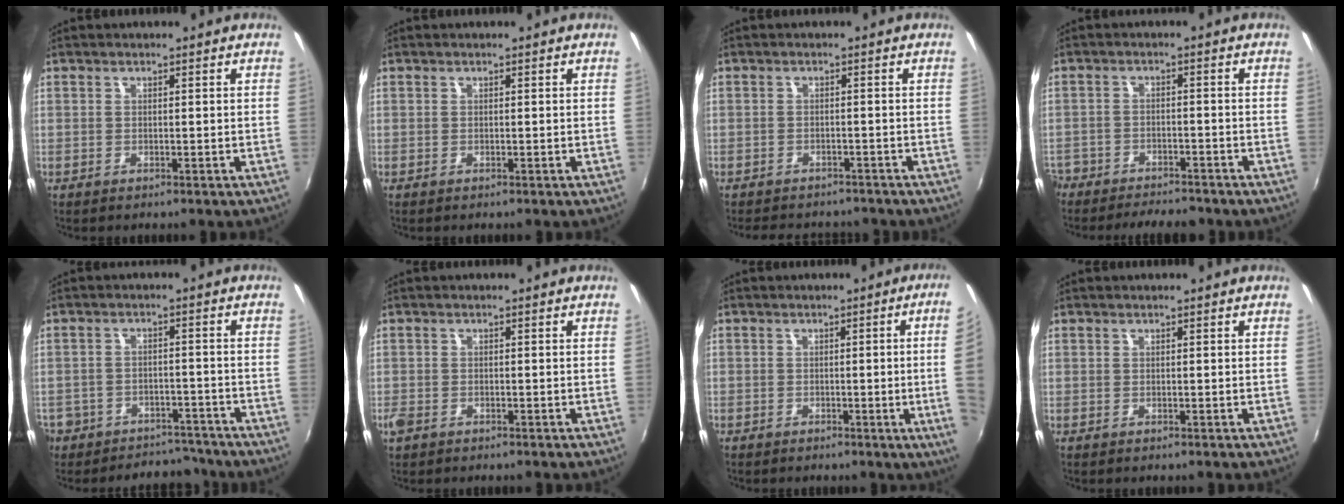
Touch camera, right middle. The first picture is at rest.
{"total": 0.0}
{"total": 8.6, "force": [-7.6, 2.9, 2.9], "torque": [-0.067, -0.011, -0.105]}
{"total": 11.6, "force": [-9.6, 5.0, 4.0], "torque": [-0.122, -0.003, -0.147]}
{"total": 12.8, "force": [-9.5, 8.1, 3.1], "torque": [-0.101, 0.016, -0.122]}
{"total": 2.6, "force": [-1.6, 1.7, 1.2], "torque": [-0.028, -0.007, -0.032]}
{"total": 9.6, "force": [-0.4, -0.7, 9.5], "torque": [-0.094, -0.003, -0.003]}
{"total": 0.0}